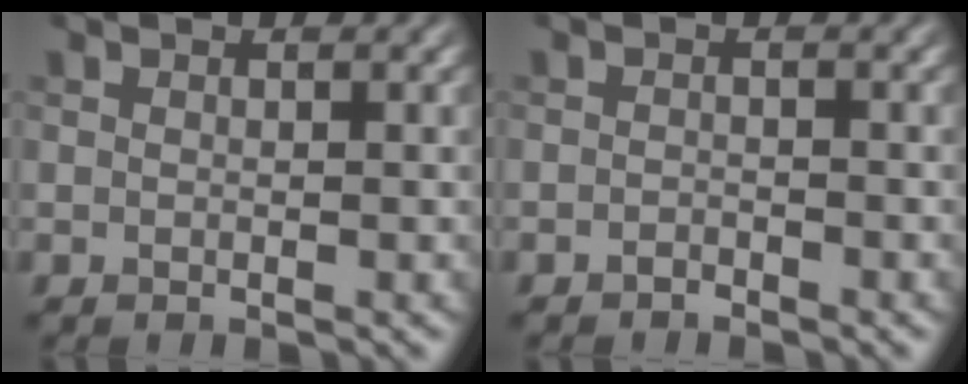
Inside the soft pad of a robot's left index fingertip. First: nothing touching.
{"total": 0.7, "force": [-0.6, 0.2, 0.2], "torque": [-0.002, 0.001, -0.014]}